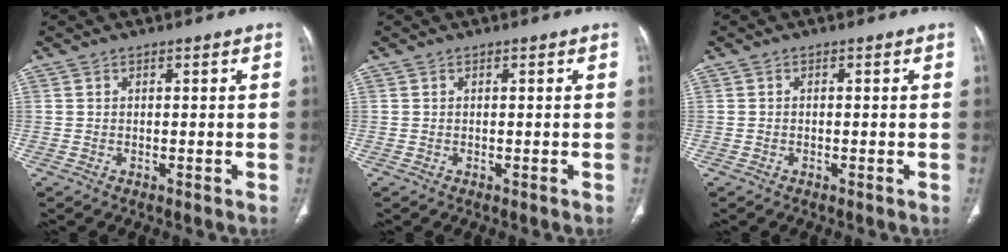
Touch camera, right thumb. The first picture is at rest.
{"total": 0.0}
{"total": 0.0}